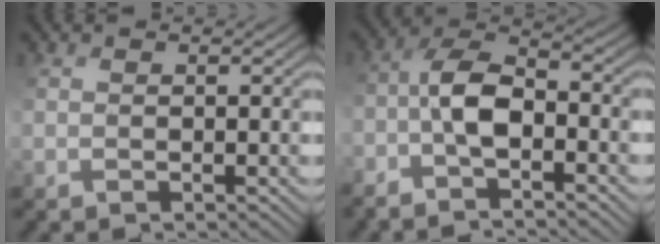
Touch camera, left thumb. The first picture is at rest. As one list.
[{"total": 6.2, "force": [-2.9, 2.5, 4.9], "torque": [-0.098, 0.010, -0.072]}]